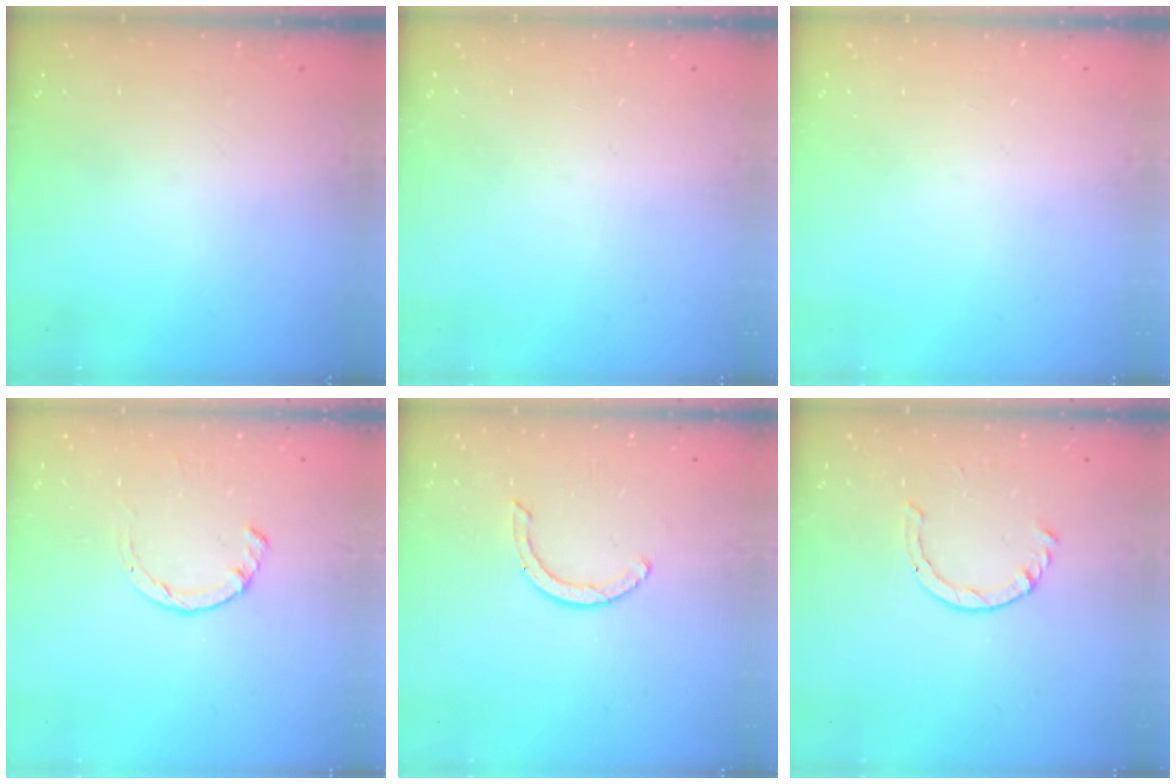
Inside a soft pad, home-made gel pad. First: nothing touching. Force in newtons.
{"total": 0.0}
{"total": 0.0}
{"total": 2.8, "press": 2.8, "slide": 0.4}
{"total": 3.1, "press": 3.1, "slide": 0.1}
{"total": 3.0, "press": 2.9, "slide": 0.3}